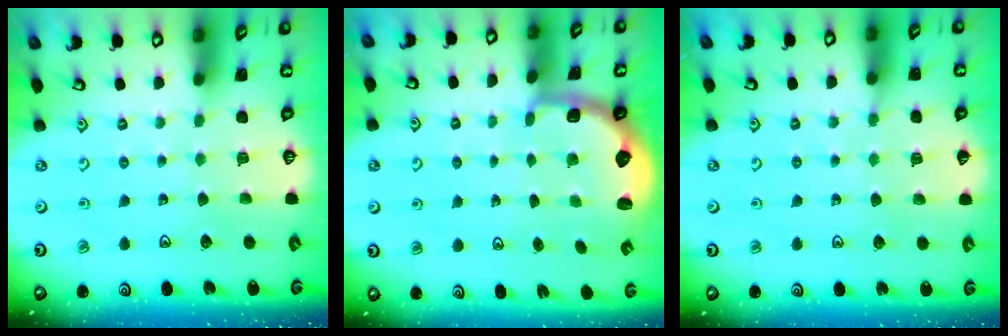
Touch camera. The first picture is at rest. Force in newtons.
{"total": 2.6, "press": 2.0, "slide": 1.7}
{"total": 5.3, "press": 5.3, "slide": 0.7}